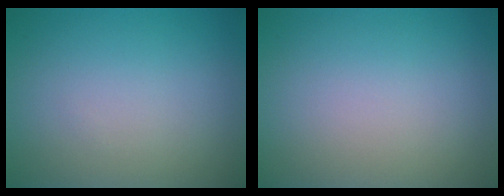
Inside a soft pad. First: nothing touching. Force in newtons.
{"total": 0.0}